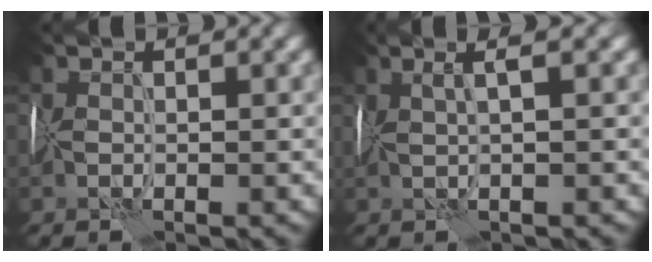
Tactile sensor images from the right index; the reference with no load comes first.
{"total": 2.6, "force": [1.3, 0.1, 2.3], "torque": [-0.033, 0.010, 0.015]}